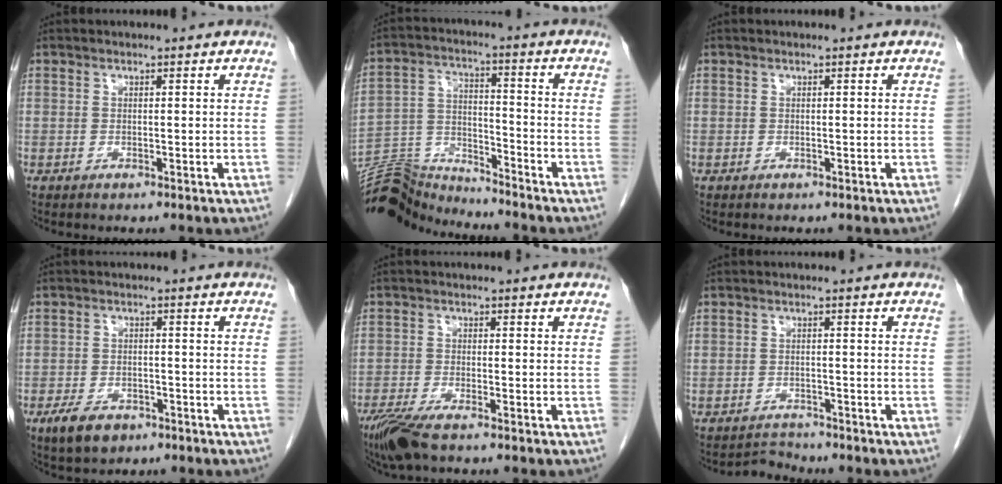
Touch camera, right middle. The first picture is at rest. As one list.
[{"total": 10.0, "force": [-10.0, -0.3, -0.3], "torque": [-0.003, 0.023, -0.188]}, {"total": 0.0}, {"total": 5.1, "force": [-3.1, 2.8, 2.8], "torque": [-0.059, -0.004, -0.047]}, {"total": 5.4, "force": [-3.9, 0.7, 3.6], "torque": [-0.074, -0.016, -0.072]}, {"total": 2.2, "force": [-1.9, 0.0, -1.1], "torque": [0.019, -0.009, -0.029]}]